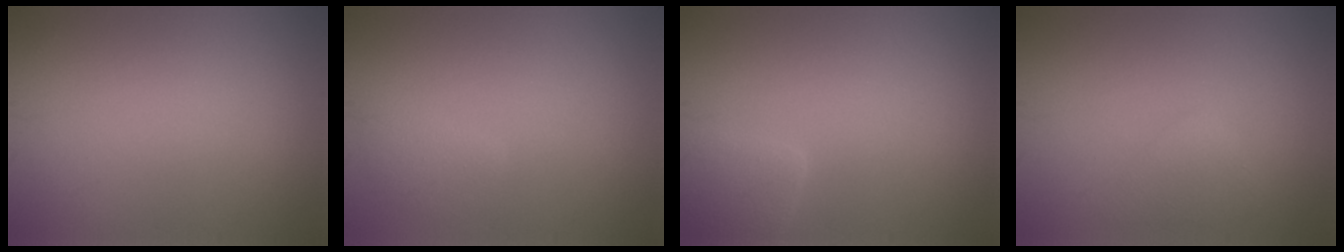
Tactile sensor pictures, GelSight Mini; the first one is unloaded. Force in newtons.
{"total": 1.4, "press": 1.4, "slide": 0.2}
{"total": 2.6, "press": 2.6, "slide": 0.2}
{"total": 1.6, "press": 1.6, "slide": 0.1}